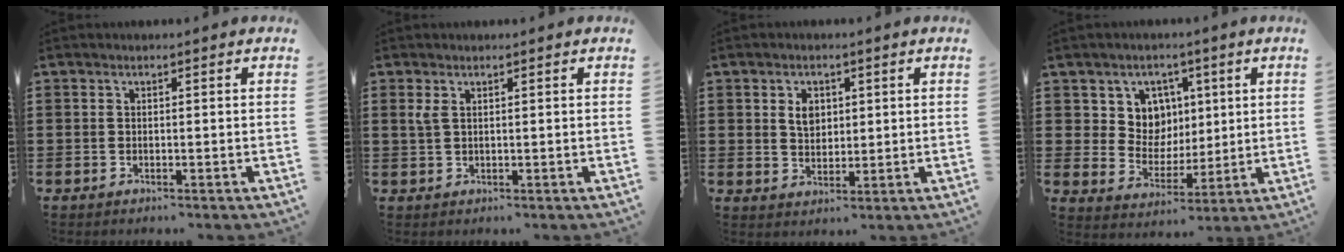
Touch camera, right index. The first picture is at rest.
{"total": 1.6, "force": [0.8, 0.6, 1.3], "torque": [-0.028, 0.003, 0.014]}
{"total": 3.5, "force": [1.0, 2.5, 2.2], "torque": [-0.044, 0.006, 0.016]}
{"total": 7.3, "force": [2.8, 6.5, 1.8], "torque": [-0.066, 0.002, 0.054]}